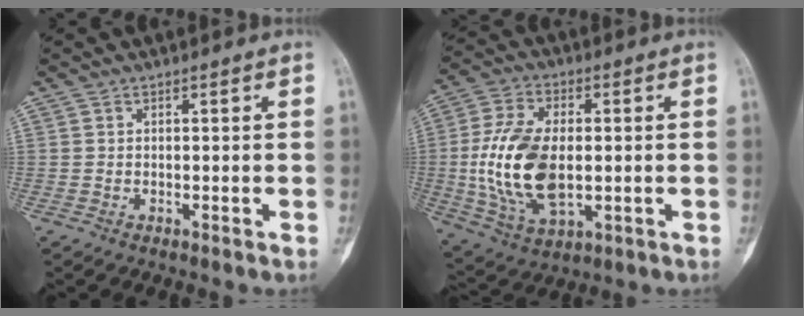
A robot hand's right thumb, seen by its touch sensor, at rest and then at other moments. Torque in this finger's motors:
{"motor_torque": [2.35, 2.18, 1.17, -1.59, 0.40]}